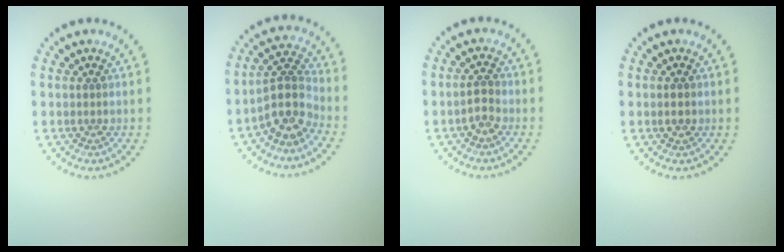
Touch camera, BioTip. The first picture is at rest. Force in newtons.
{"total": 4.0, "press": 3.3, "slide": 2.2}
{"total": 1.8, "press": 1.7, "slide": 0.5}
{"total": 1.4, "press": 1.4, "slide": 0.1}